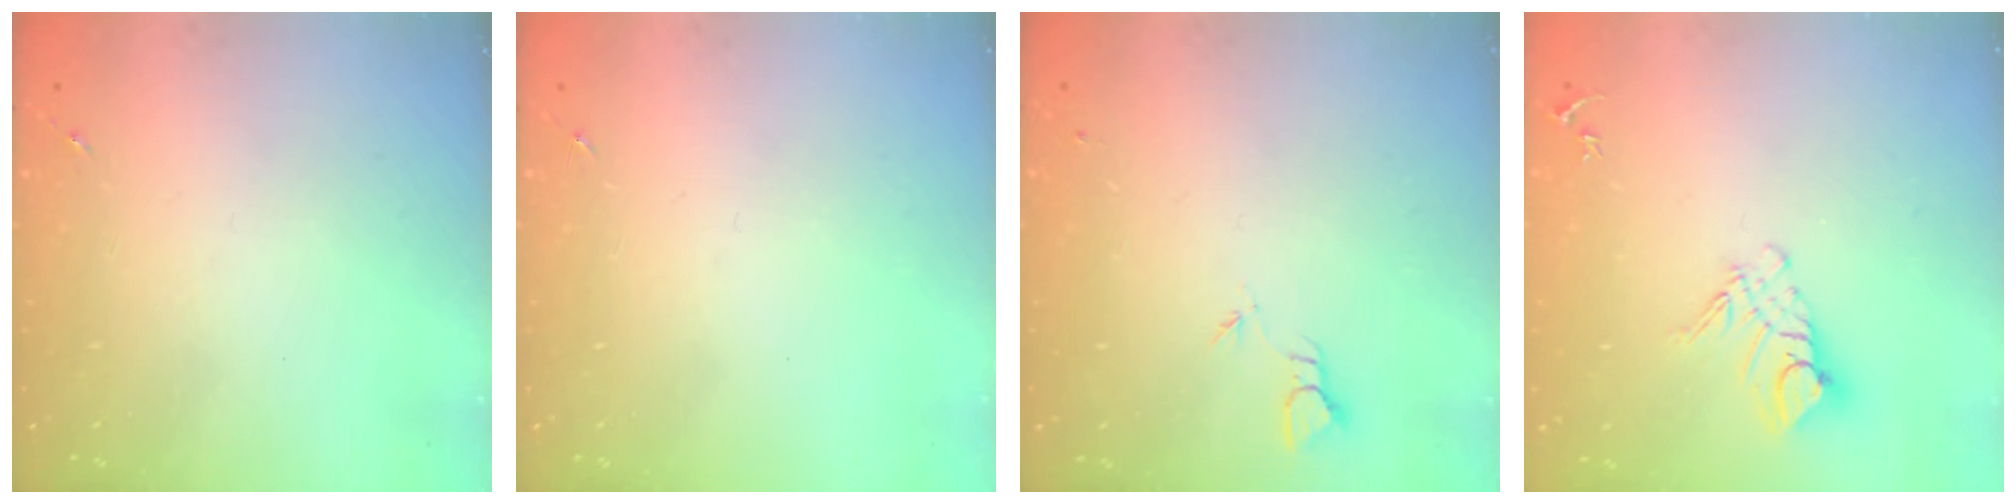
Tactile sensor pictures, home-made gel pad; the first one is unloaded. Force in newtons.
{"total": 0.0}
{"total": 2.0, "press": 2.0, "slide": 0.1}
{"total": 10.6, "press": 10.5, "slide": 0.7}